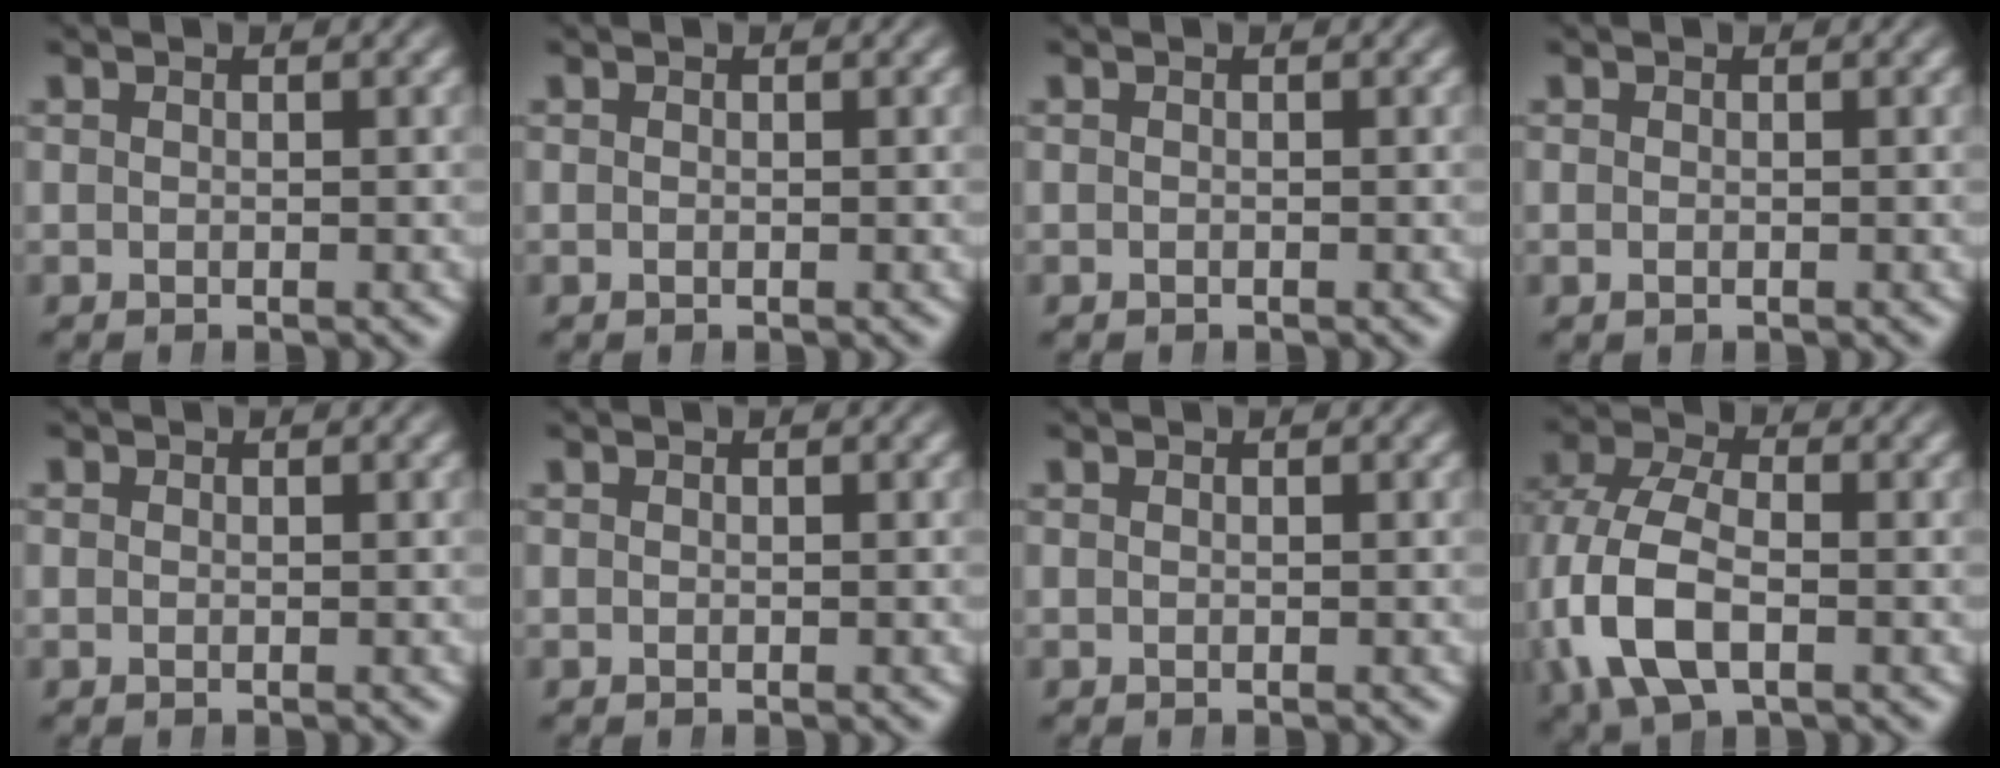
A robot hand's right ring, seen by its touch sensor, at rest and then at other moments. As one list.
[{"total": 0.0}, {"total": 0.0}, {"total": 0.5, "force": [-0.2, 0.3, 0.4], "torque": [-0.010, -0.002, -0.002]}, {"total": 0.5, "force": [0.1, 0.4, 0.3], "torque": [-0.007, -0.001, 0.000]}, {"total": 0.0}, {"total": 0.0}, {"total": 7.1, "force": [-1.0, 4.7, 5.2], "torque": [-0.142, -0.032, -0.001]}]